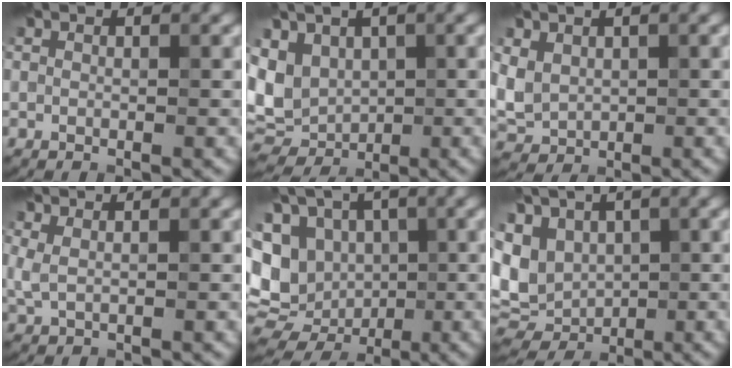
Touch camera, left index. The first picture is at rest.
{"total": 6.9, "force": [0.6, 5.2, 4.5], "torque": [-0.088, -0.009, 0.013]}
{"total": 3.1, "force": [0.6, 2.5, 1.8], "torque": [-0.047, -0.005, 0.015]}
{"total": 1.3, "force": [0.5, 0.5, 1.1], "torque": [-0.031, -0.001, 0.012]}
{"total": 14.4, "force": [-1.7, 12.0, 7.7], "torque": [-0.158, 0.004, -0.042]}
{"total": 7.9, "force": [0.7, 5.9, 5.2], "torque": [-0.101, -0.006, 0.019]}